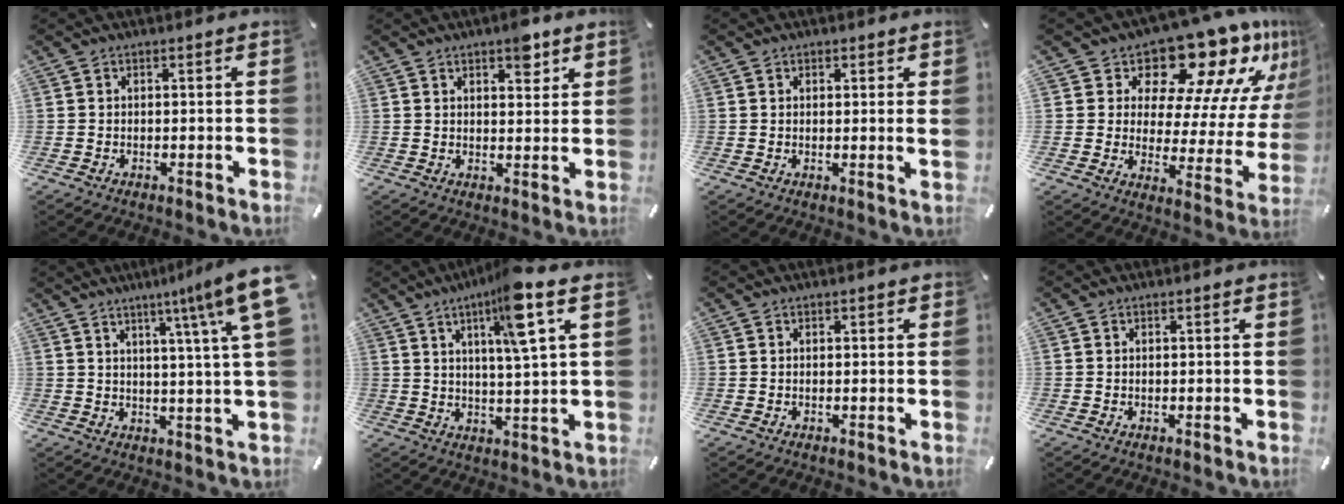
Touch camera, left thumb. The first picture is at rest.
{"total": 5.6, "force": [3.6, 2.7, 3.3], "torque": [-0.025, -0.018, 0.055]}
{"total": 1.4, "force": [0.7, 0.5, 1.2], "torque": [-0.008, -0.005, 0.008]}
{"total": 17.4, "force": [14.4, 6.7, 7.2], "torque": [-0.080, -0.145, 0.231]}
{"total": 14.0, "force": [6.4, 0.9, 12.5], "torque": [-0.192, -0.035, 0.094]}
{"total": 11.8, "force": [5.8, 1.5, 10.1], "torque": [-0.155, -0.024, 0.090]}
{"total": 0.0}
{"total": 0.0}